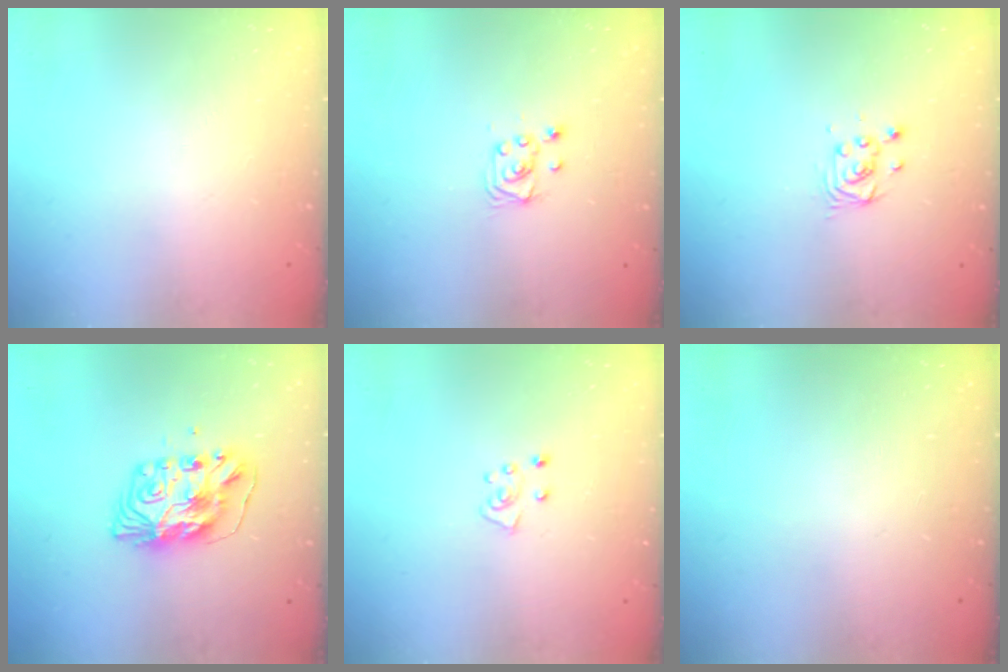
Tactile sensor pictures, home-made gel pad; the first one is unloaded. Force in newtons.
{"total": 3.5, "press": 3.5, "slide": 0.4}
{"total": 3.4, "press": 3.4, "slide": 0.3}
{"total": 9.4, "press": 9.4, "slide": 0.8}
{"total": 4.2, "press": 4.2, "slide": 0.4}
{"total": 0.0}